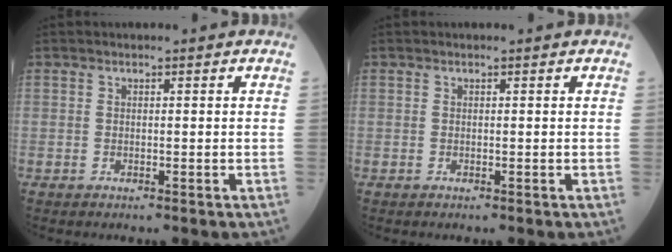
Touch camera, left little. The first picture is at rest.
{"total": 0.0}